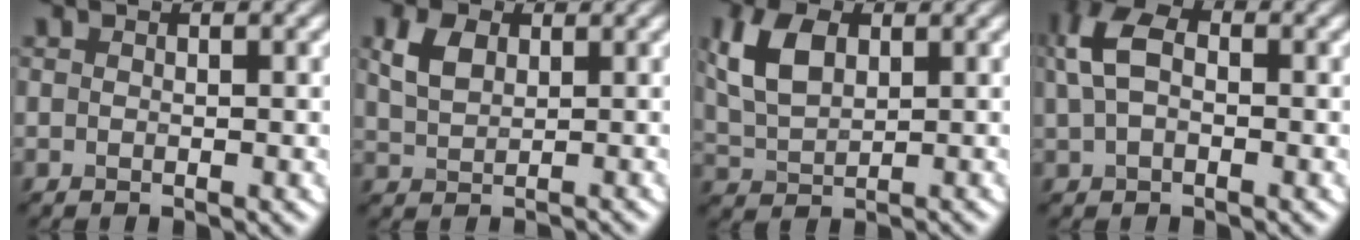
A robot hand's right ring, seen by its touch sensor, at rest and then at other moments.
{"total": 2.1, "force": [0.9, 1.6, 1.1], "torque": [-0.037, 0.013, 0.036]}
{"total": 4.9, "force": [1.6, 3.2, 3.4], "torque": [-0.096, 0.017, 0.051]}
{"total": 3.8, "force": [0.6, 2.6, 2.7], "torque": [-0.075, 0.020, 0.021]}